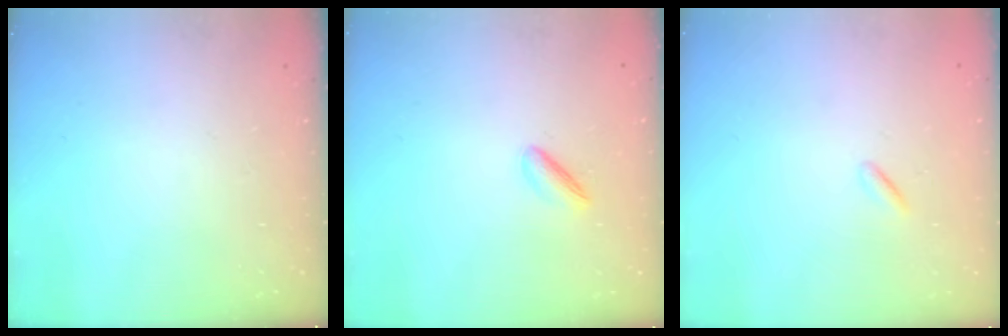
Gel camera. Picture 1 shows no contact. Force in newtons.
{"total": 3.3, "press": 3.2, "slide": 0.8}
{"total": 0.0}